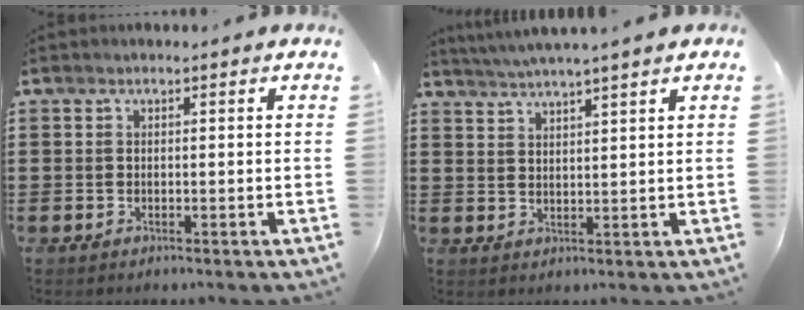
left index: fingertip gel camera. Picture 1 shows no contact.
{"total": 3.4, "force": [3.1, -0.5, 1.2], "torque": [-0.033, -0.010, 0.056]}